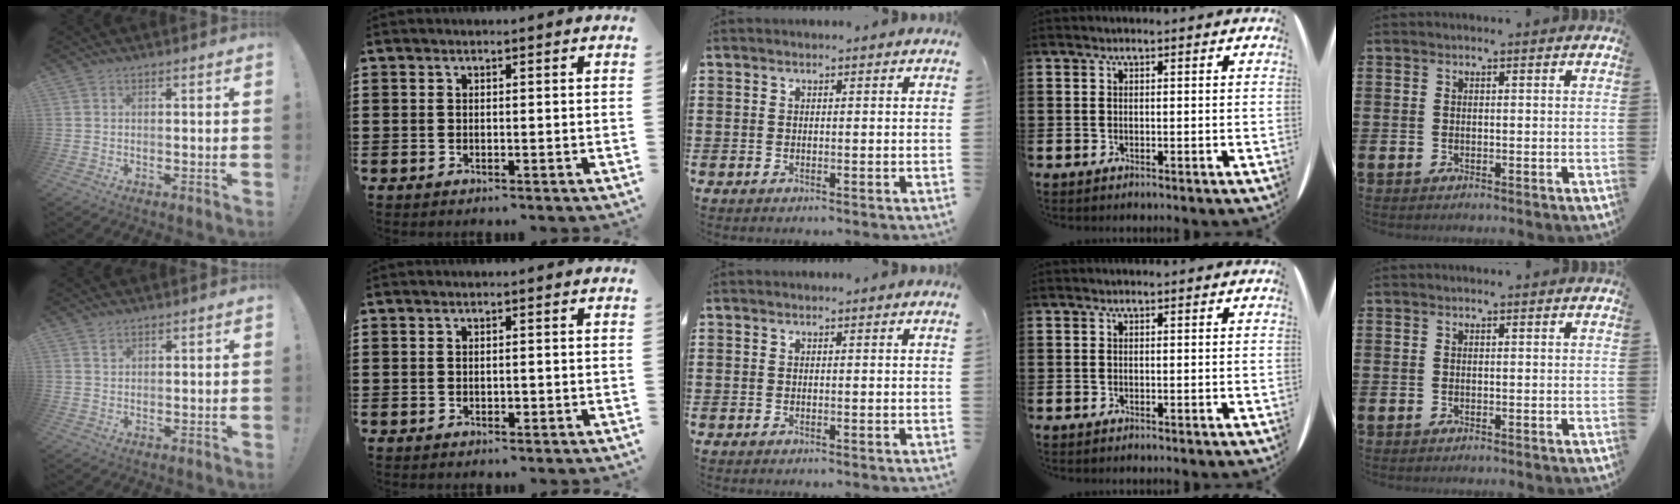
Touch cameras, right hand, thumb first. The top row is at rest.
{"thumb": {"total": 1.2, "force": [0.9, 0.7, 0.4], "torque": [0.005, -0.006, 0.014]}, "index": {"total": 0.7, "force": [-0.2, 0.3, 0.6], "torque": [-0.014, -0.004, -0.003]}}